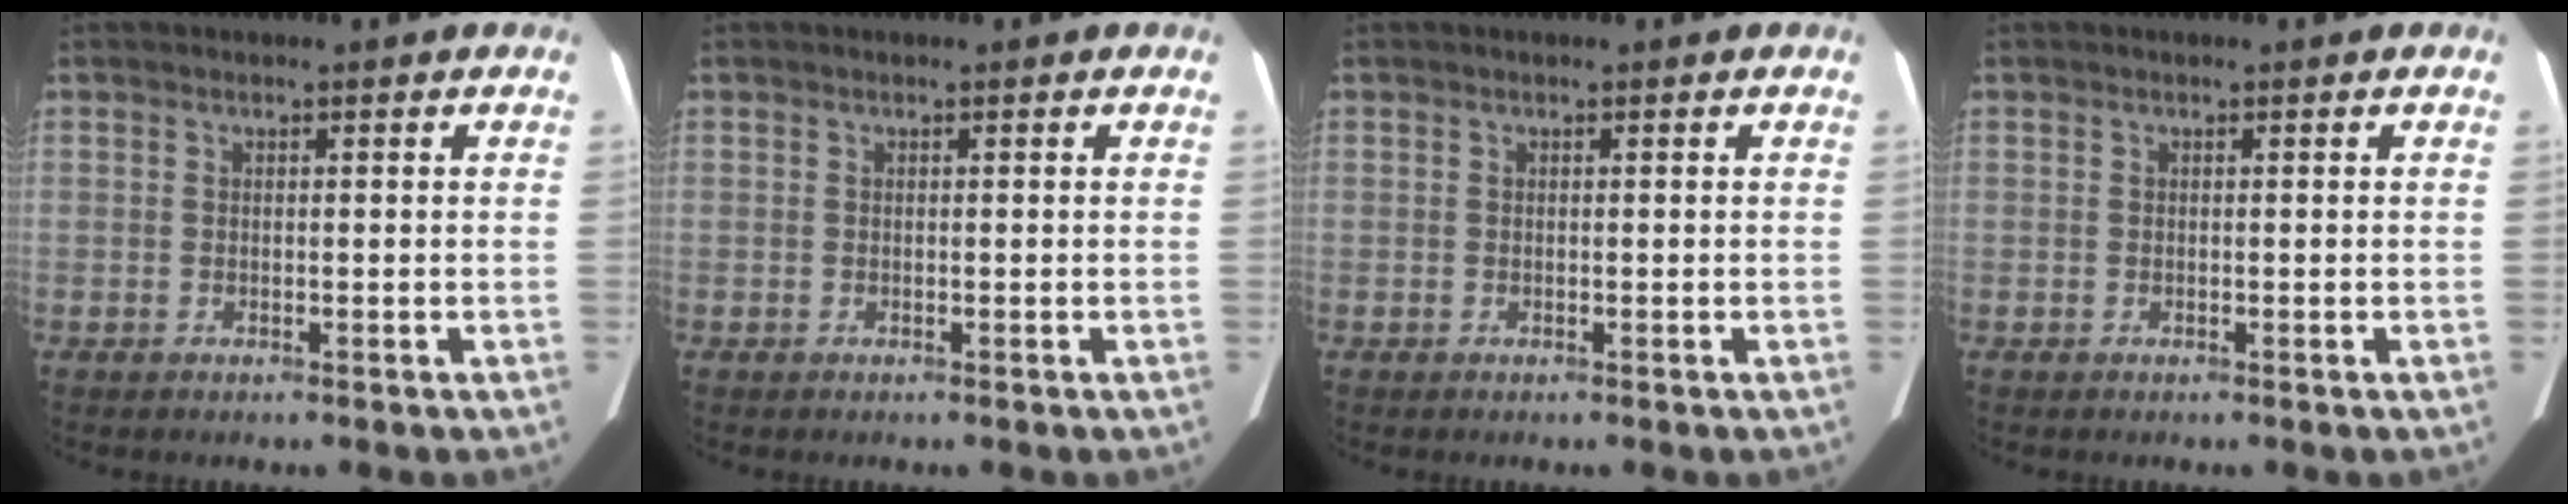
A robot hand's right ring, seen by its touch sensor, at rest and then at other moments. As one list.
[{"total": 0.0}, {"total": 0.0}, {"total": 0.0}]